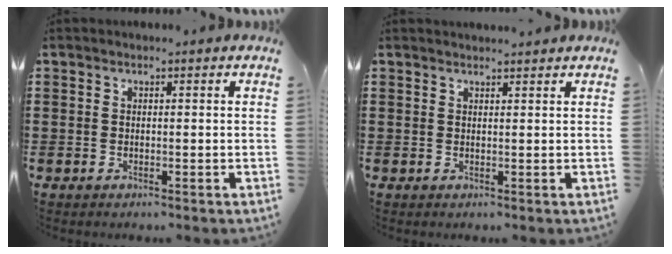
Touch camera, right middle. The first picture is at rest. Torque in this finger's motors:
{"motor_torque": [-0.12, 0.07, -0.07, -0.02]}